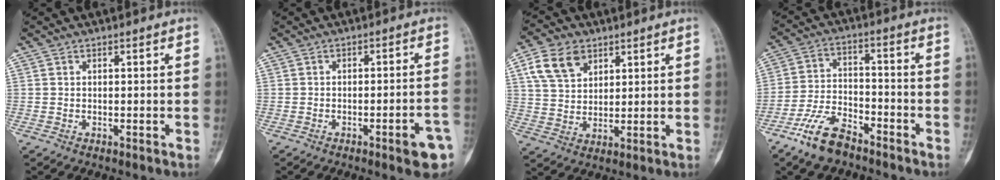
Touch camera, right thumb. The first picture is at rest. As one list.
[{"total": 6.9, "force": [-3.3, 1.3, 5.9], "torque": [-0.068, 0.020, -0.036]}, {"total": 9.2, "force": [4.6, 6.3, 5.0], "torque": [-0.076, -0.011, 0.091]}, {"total": 9.8, "force": [-7.0, 4.4, 5.2], "torque": [-0.101, 0.039, -0.136]}]